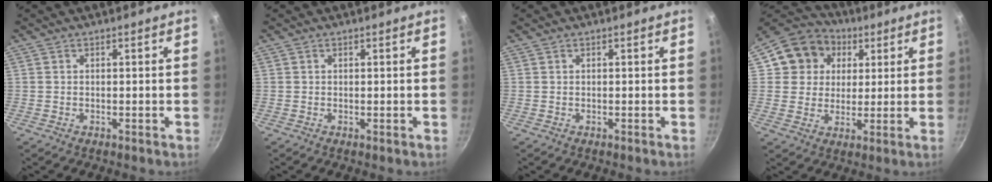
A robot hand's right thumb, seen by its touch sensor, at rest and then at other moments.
{"total": 0.0}
{"total": 0.0}
{"total": 12.5, "force": [3.9, 11.1, 4.3], "torque": [-0.047, 0.017, 0.056]}